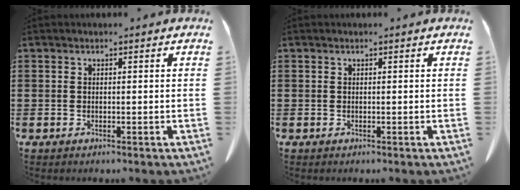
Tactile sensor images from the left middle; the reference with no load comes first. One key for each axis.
{"total": 0.0}